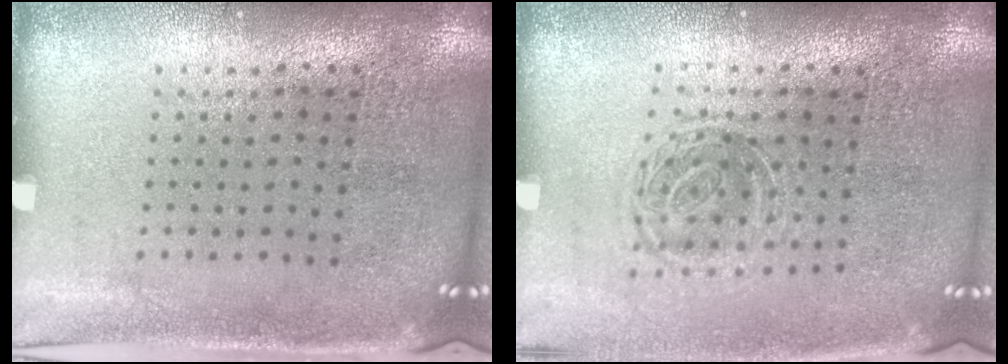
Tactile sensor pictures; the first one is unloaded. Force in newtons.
{"total": 1.3, "press": 1.1, "slide": 0.7}